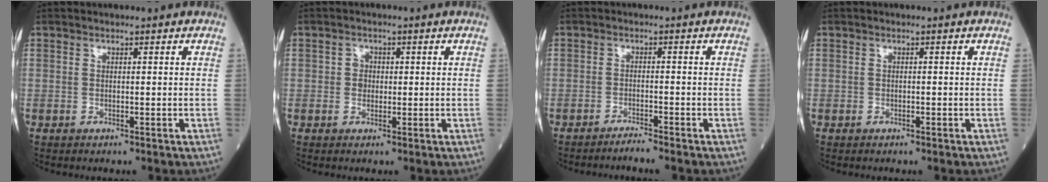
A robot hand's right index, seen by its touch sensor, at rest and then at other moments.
{"total": 1.6, "force": [0.1, 1.4, 0.7], "torque": [-0.009, 0.004, 0.002]}
{"total": 2.2, "force": [-2.0, -0.7, 0.7], "torque": [-0.016, -0.003, -0.035]}
{"total": 0.0}